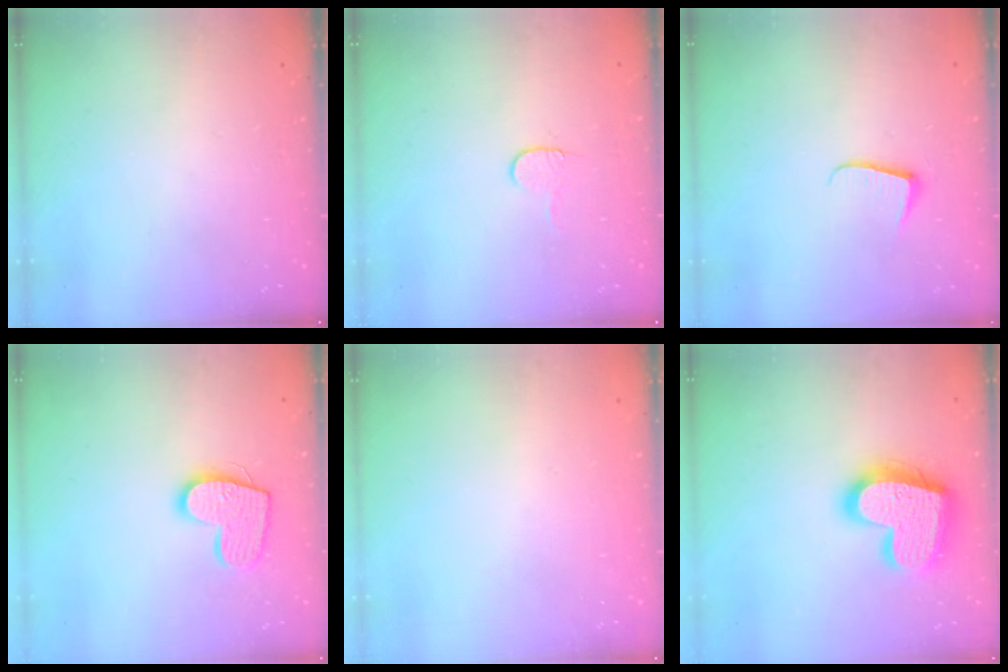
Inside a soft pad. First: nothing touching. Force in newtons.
{"total": 5.0, "press": 4.9, "slide": 0.4}
{"total": 5.4, "press": 5.4, "slide": 0.5}
{"total": 13.0, "press": 13.0, "slide": 0.9}
{"total": 0.0}
{"total": 20.4, "press": 20.3, "slide": 1.7}